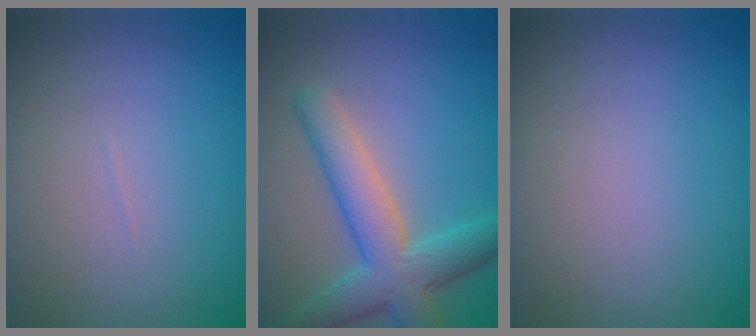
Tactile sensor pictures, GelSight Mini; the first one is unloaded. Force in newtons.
{"total": 6.1, "press": 6.1, "slide": 0.1}
{"total": 0.0}